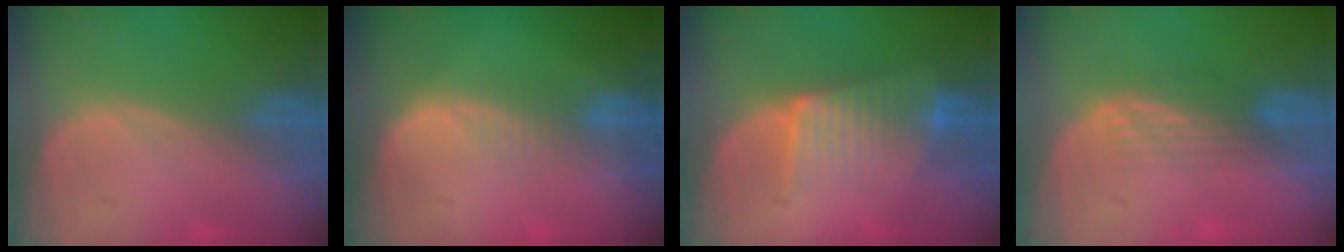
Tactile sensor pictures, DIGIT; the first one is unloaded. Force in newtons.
{"total": 2.4, "press": 2.4, "slide": 0.2}
{"total": 6.6, "press": 6.2, "slide": 2.4}
{"total": 3.4, "press": 2.9, "slide": 1.8}